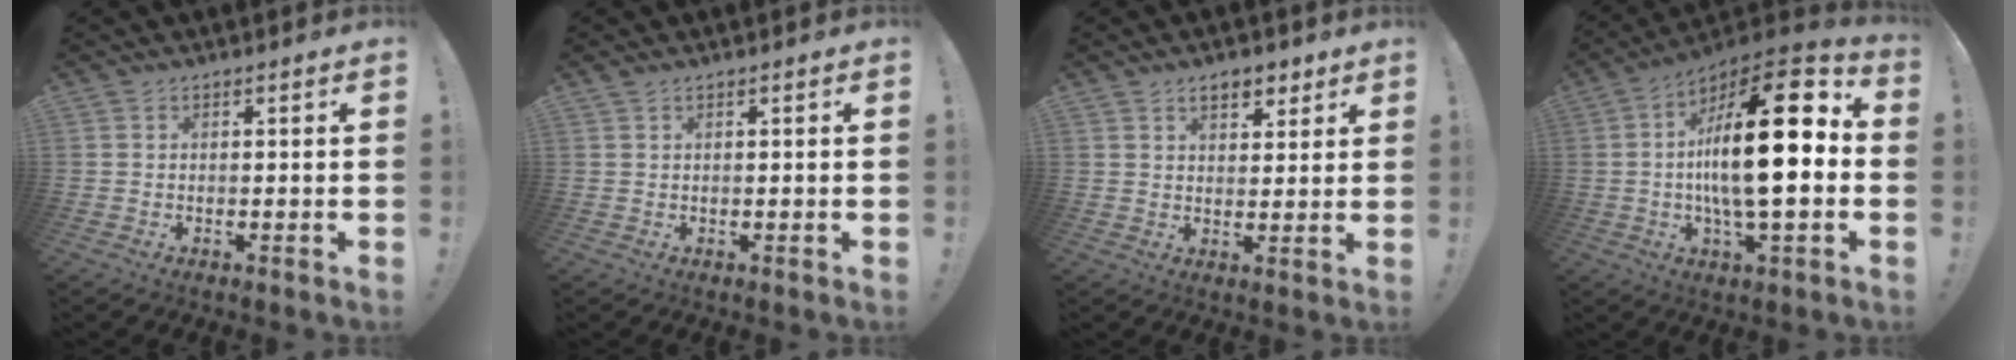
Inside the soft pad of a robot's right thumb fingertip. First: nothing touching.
{"total": 0.6, "force": [0.5, 0.1, 0.2], "torque": [-0.005, 0.001, 0.010]}
{"total": 6.1, "force": [3.9, 3.4, 3.2], "torque": [-0.041, -0.013, 0.069]}
{"total": 23.1, "force": [0.9, 6.9, 22.0], "torque": [-0.363, -0.009, 0.000]}